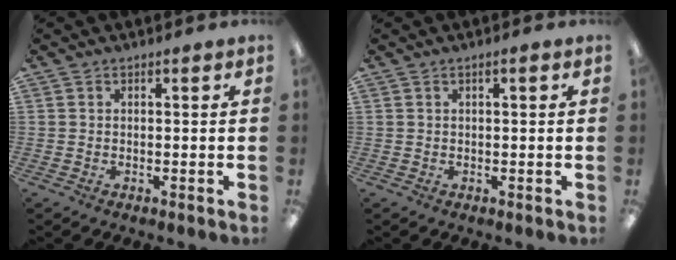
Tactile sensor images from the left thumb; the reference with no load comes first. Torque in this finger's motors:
{"motor_torque": [-0.17, -0.09, -0.22, 0.10, -0.01]}